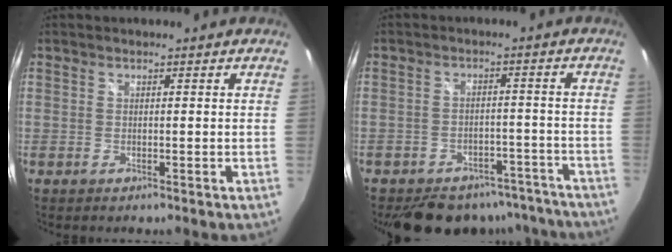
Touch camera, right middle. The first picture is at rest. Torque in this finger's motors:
{"motor_torque": [1.07, -1.07, 0.20, 0.11]}